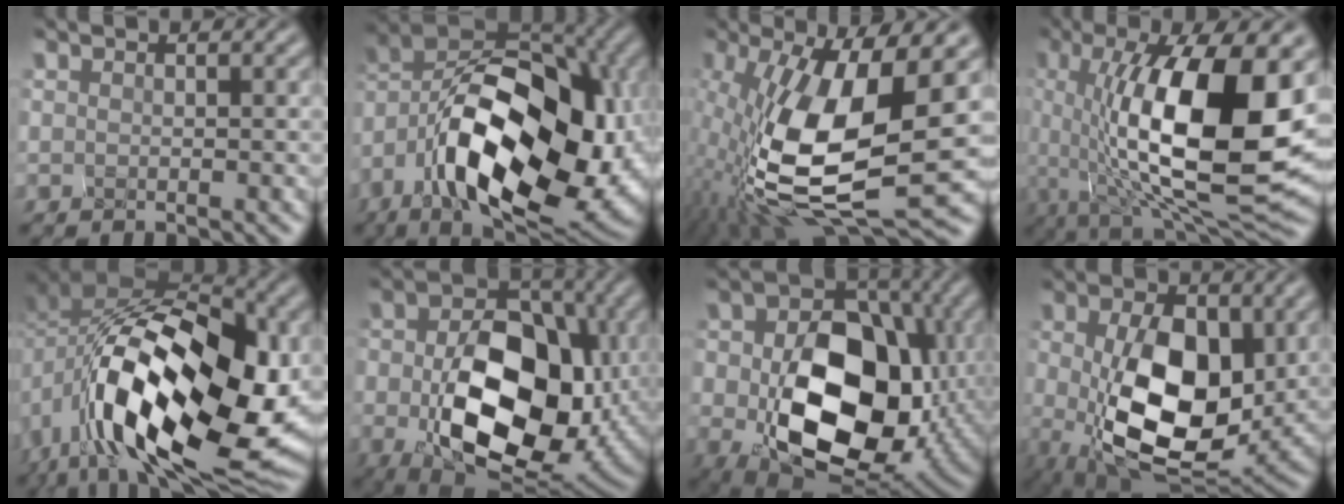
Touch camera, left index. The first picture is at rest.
{"total": 17.8, "force": [-5.6, 10.2, 13.5], "torque": [-0.232, 0.004, -0.083]}
{"total": 13.7, "force": [0.0, 5.8, 12.4], "torque": [-0.269, -0.027, 0.013]}
{"total": 14.4, "force": [0.6, 5.6, 13.2], "torque": [-0.229, -0.011, 0.021]}
{"total": 17.5, "force": [-3.4, 11.2, 13.0], "torque": [-0.256, -0.024, -0.032]}
{"total": 13.6, "force": [-2.4, 9.3, 9.7], "torque": [-0.160, -0.026, -0.028]}
{"total": 15.1, "force": [-2.0, 11.1, 10.1], "torque": [-0.165, -0.039, -0.011]}
{"total": 11.2, "force": [-0.5, 6.8, 8.9], "torque": [-0.172, -0.020, 0.016]}